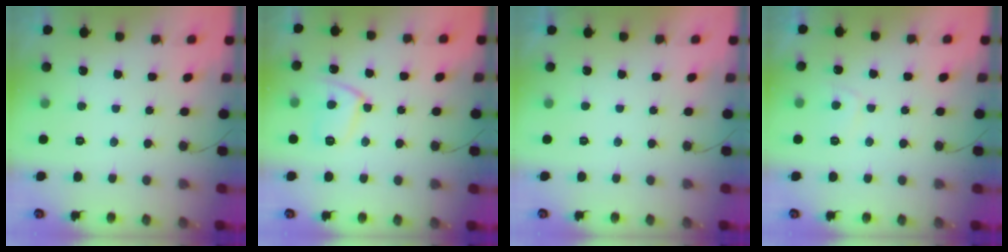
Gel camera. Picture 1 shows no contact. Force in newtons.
{"total": 10.0, "press": 10.0, "slide": 0.8}
{"total": 2.2, "press": 2.2, "slide": 0.4}
{"total": 2.9, "press": 2.8, "slide": 0.6}